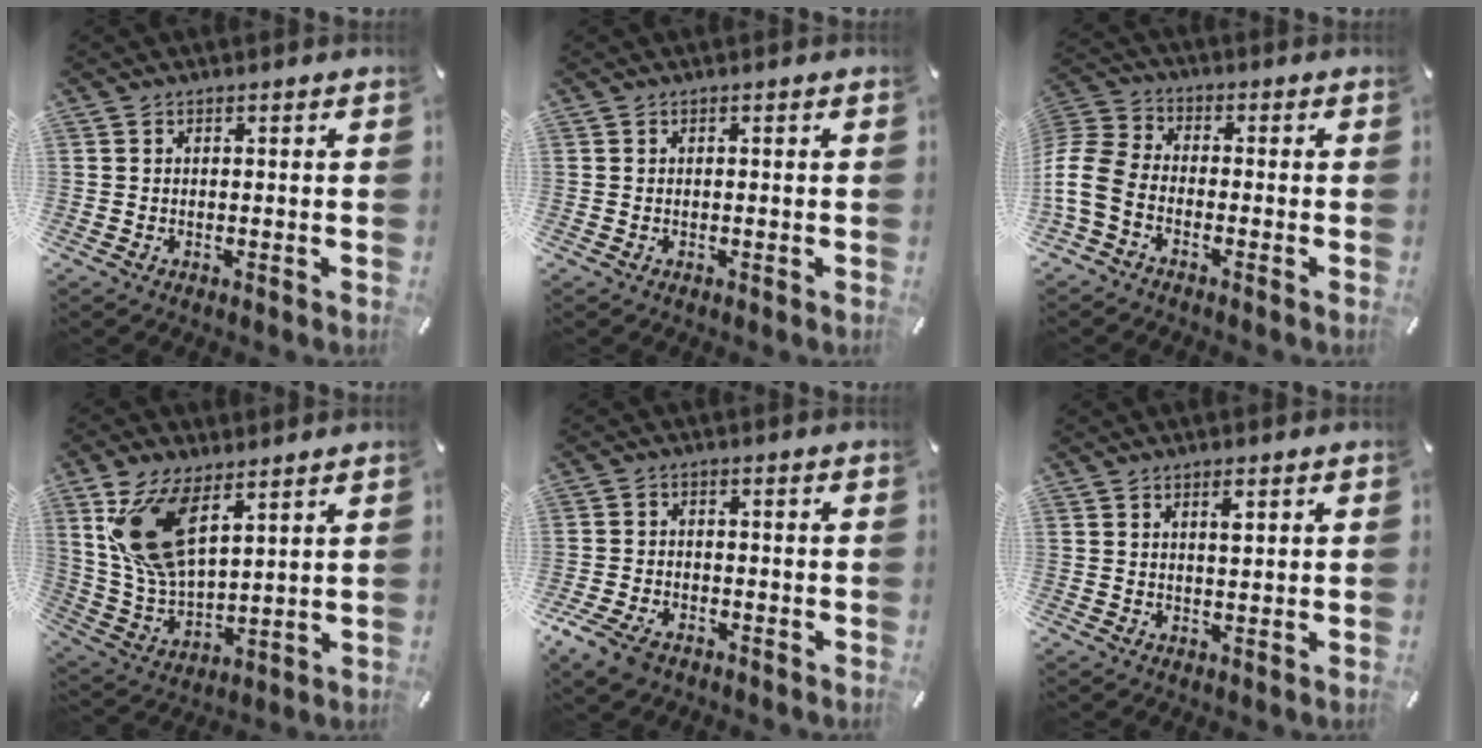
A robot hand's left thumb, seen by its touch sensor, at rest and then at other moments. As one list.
[{"total": 0.0}, {"total": 8.9, "force": [-4.2, 5.7, 5.5], "torque": [-0.130, 0.014, -0.080]}, {"total": 15.6, "force": [8.1, 8.1, 10.6], "torque": [-0.251, -0.019, 0.147]}, {"total": 5.7, "force": [-3.7, 3.3, 2.8], "torque": [-0.073, 0.011, -0.074]}, {"total": 2.3, "force": [1.1, 0.6, 1.9], "torque": [-0.032, -0.002, 0.017]}]